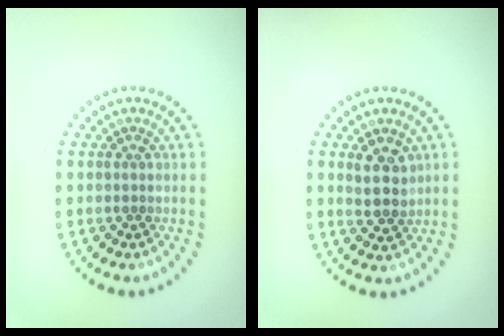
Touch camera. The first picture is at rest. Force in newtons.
{"total": 2.8, "press": 2.6, "slide": 1.0}